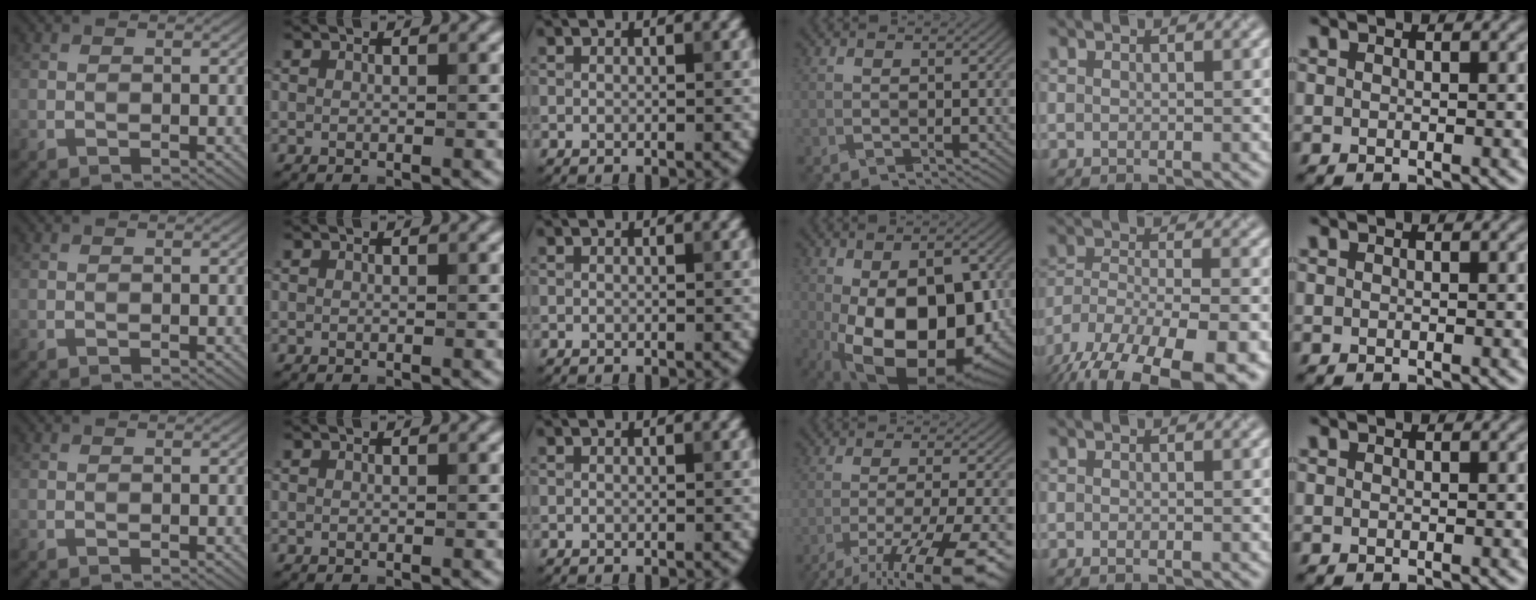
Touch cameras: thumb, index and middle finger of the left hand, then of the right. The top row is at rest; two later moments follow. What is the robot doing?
{"motion": "fold", "object": "hoodie"}